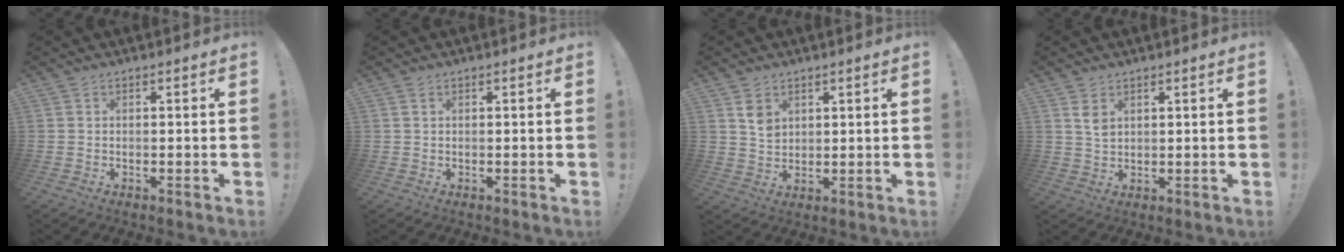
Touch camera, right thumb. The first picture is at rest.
{"total": 0.7, "force": [0.5, 0.4, 0.3], "torque": [-0.011, 0.003, 0.010]}
{"total": 4.8, "force": [2.4, 3.4, 2.5], "torque": [-0.023, -0.011, 0.041]}
{"total": 3.7, "force": [1.9, 2.0, 2.5], "torque": [-0.037, -0.006, 0.032]}